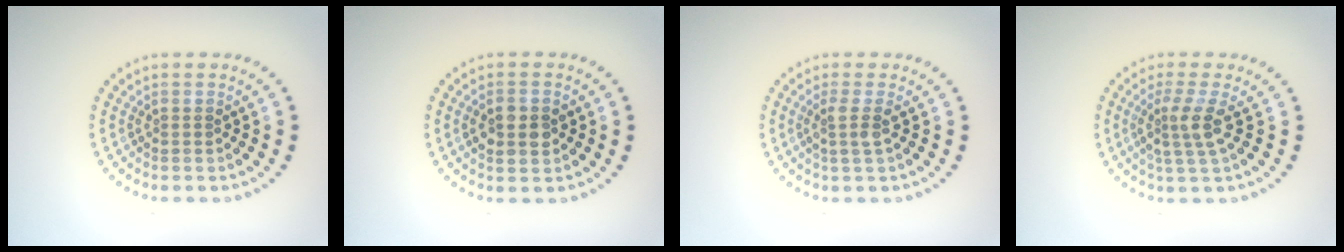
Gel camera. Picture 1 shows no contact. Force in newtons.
{"total": 2.9, "press": 2.9, "slide": 0.1}
{"total": 1.8, "press": 1.3, "slide": 1.2}
{"total": 2.8, "press": 2.2, "slide": 1.7}